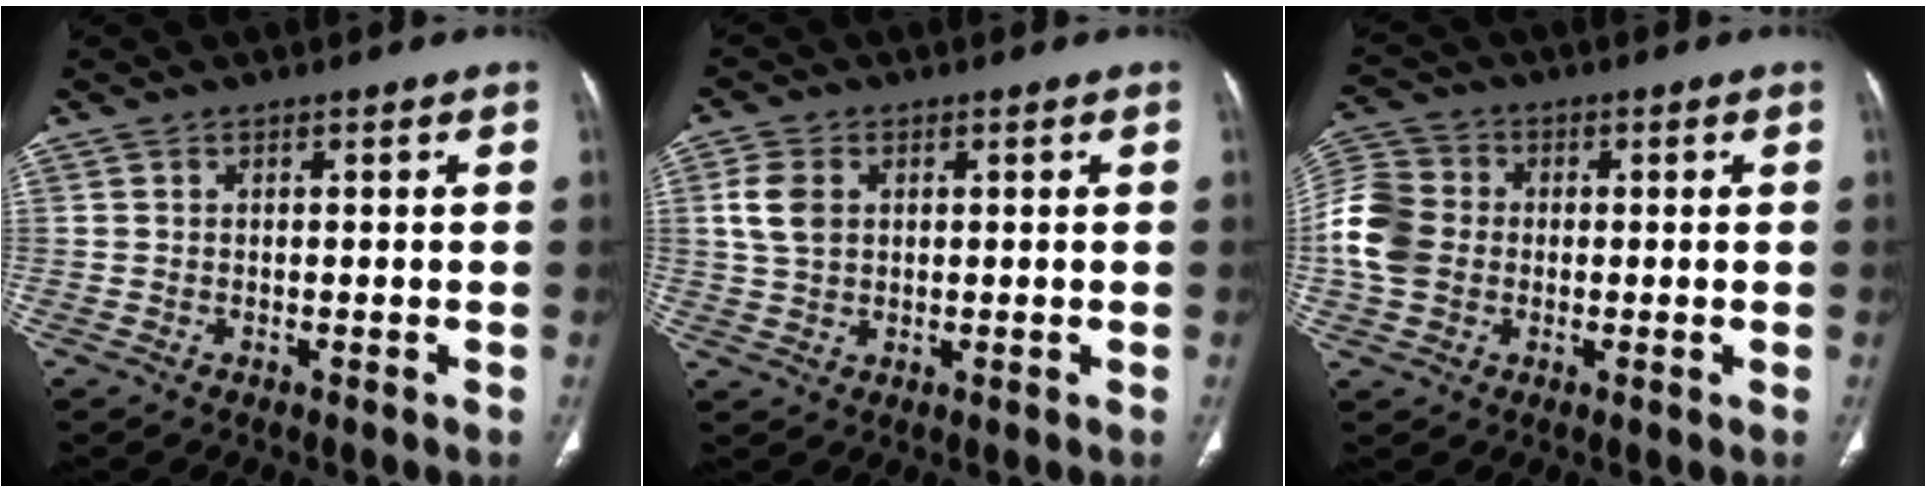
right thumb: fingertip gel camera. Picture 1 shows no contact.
{"total": 5.4, "force": [1.2, 4.0, 3.5], "torque": [-0.073, 0.004, 0.025]}
{"total": 10.6, "force": [-0.6, 8.7, 6.0], "torque": [-0.125, 0.024, -0.018]}